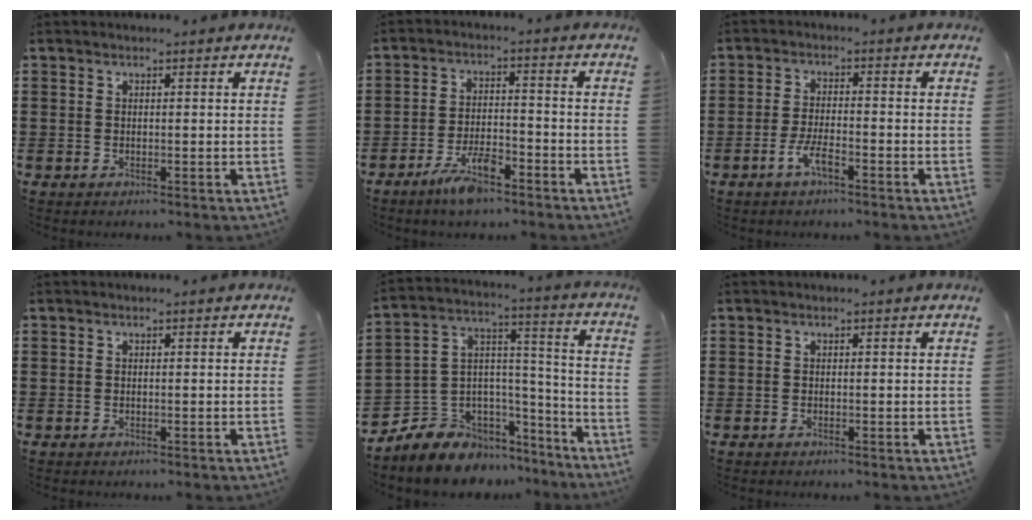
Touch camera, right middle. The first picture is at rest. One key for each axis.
{"total": 6.5, "fx": -4.4, "fy": 1.9, "fz": 4.4, "tx": -0.087, "ty": 0.005, "tz": -0.082}
{"total": 4.3, "fx": -2.5, "fy": 1.1, "fz": 3.3, "tx": -0.074, "ty": 0.001, "tz": -0.052}
{"total": 0.0}
{"total": 7.2, "fx": -5.8, "fy": 4.4, "fz": 0.0, "tx": -0.022, "ty": -0.004, "tz": -0.111}
{"total": 0.0}